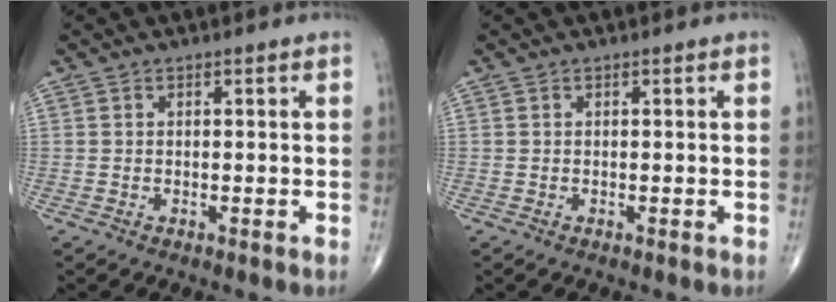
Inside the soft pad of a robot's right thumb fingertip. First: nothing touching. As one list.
[{"total": 0.0}]